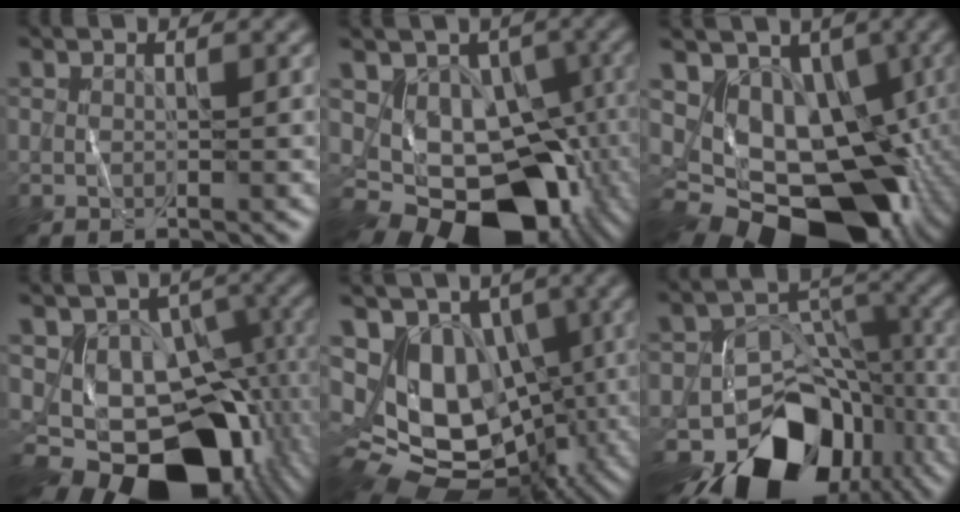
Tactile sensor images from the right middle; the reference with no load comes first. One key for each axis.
{"total": 12.6, "fx": -3.4, "fy": 8.7, "fz": 8.4, "tx": -0.092, "ty": -0.027, "tz": -0.041}
{"total": 14.5, "fx": -1.8, "fy": 10.3, "fz": 10.0, "tx": -0.127, "ty": -0.024, "tz": -0.017}
{"total": 14.2, "fx": -5.0, "fy": 9.6, "fz": 9.2, "tx": -0.113, "ty": -0.018, "tz": -0.068}
{"total": 11.1, "fx": 0.1, "fy": 8.5, "fz": 7.2, "tx": -0.095, "ty": 0.000, "tz": 0.008}
{"total": 14.2, "fx": -8.4, "fy": 9.1, "fz": 7.1, "tx": -0.116, "ty": -0.014, "tz": -0.125}